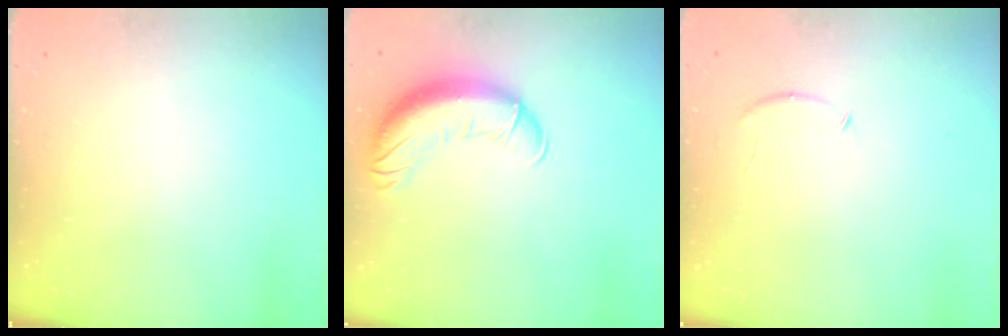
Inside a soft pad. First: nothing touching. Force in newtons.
{"total": 14.8, "press": 14.3, "slide": 3.6}
{"total": 5.8, "press": 5.7, "slide": 1.2}